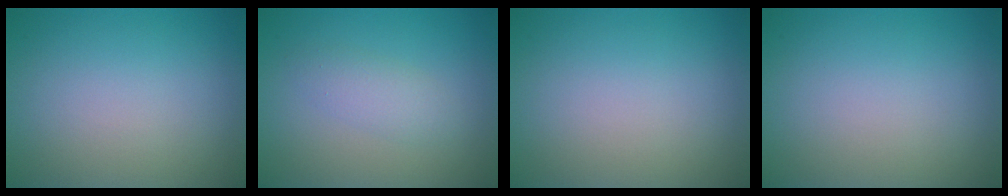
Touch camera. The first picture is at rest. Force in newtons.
{"total": 2.0, "press": 2.0, "slide": 0.2}
{"total": 0.0}
{"total": 0.0}